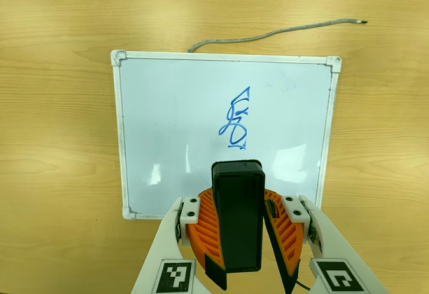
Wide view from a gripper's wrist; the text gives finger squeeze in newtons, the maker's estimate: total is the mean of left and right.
{"total": 10.5, "left": 10.8, "right": 10.2}